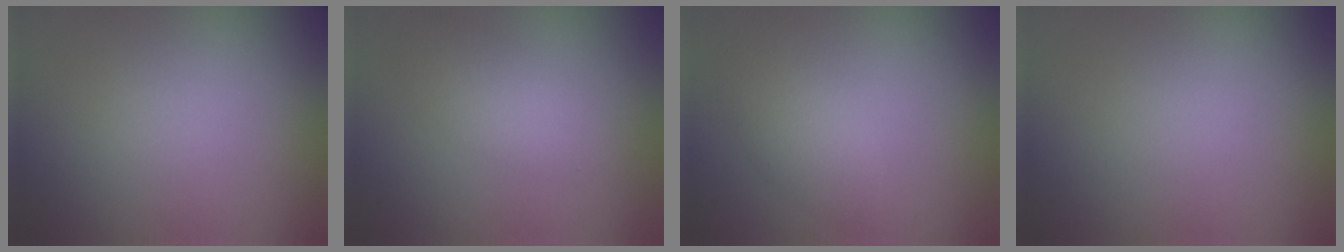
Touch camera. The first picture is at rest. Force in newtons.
{"total": 2.9, "press": 2.9, "slide": 0.1}
{"total": 2.9, "press": 2.9, "slide": 0.2}
{"total": 0.0}